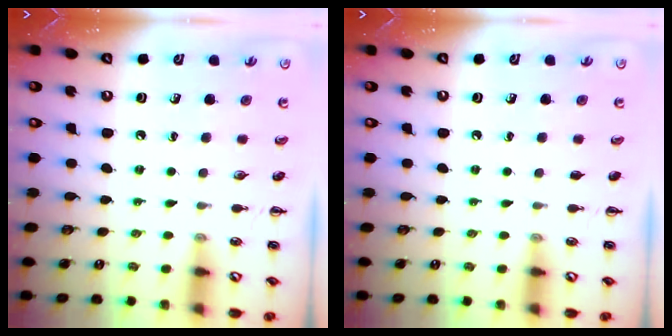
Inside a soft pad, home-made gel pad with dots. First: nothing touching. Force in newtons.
{"total": 0.0}